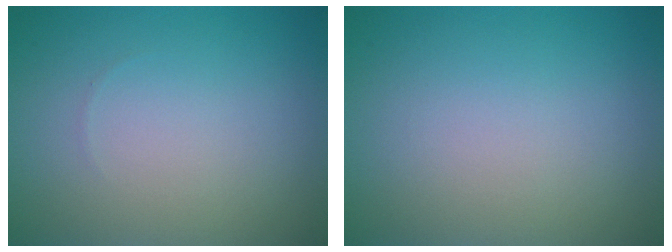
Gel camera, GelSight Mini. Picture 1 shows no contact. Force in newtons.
{"total": 0.0}